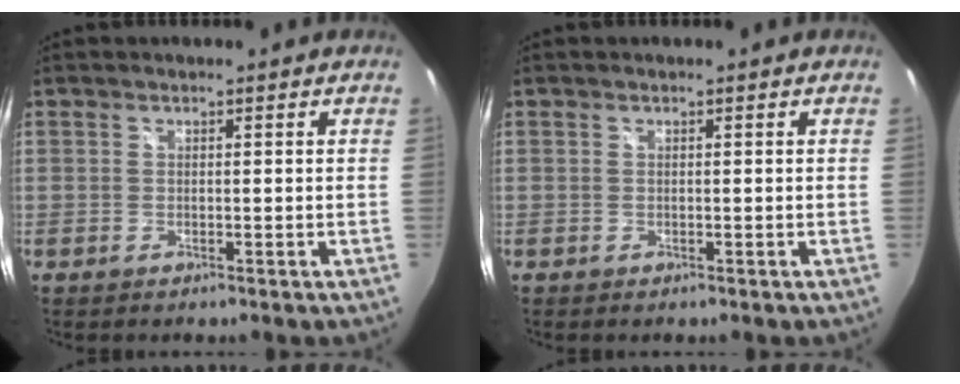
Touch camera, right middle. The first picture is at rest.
{"total": 0.0}